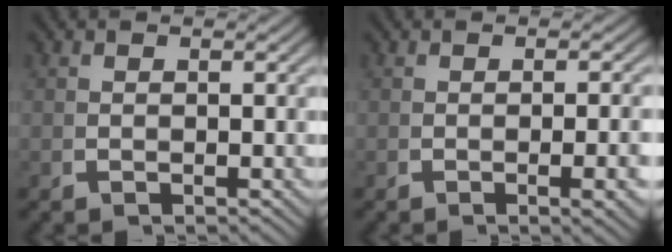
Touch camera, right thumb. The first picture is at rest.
{"total": 2.5, "force": [-0.7, 0.3, 2.4], "torque": [-0.032, 0.006, -0.010]}